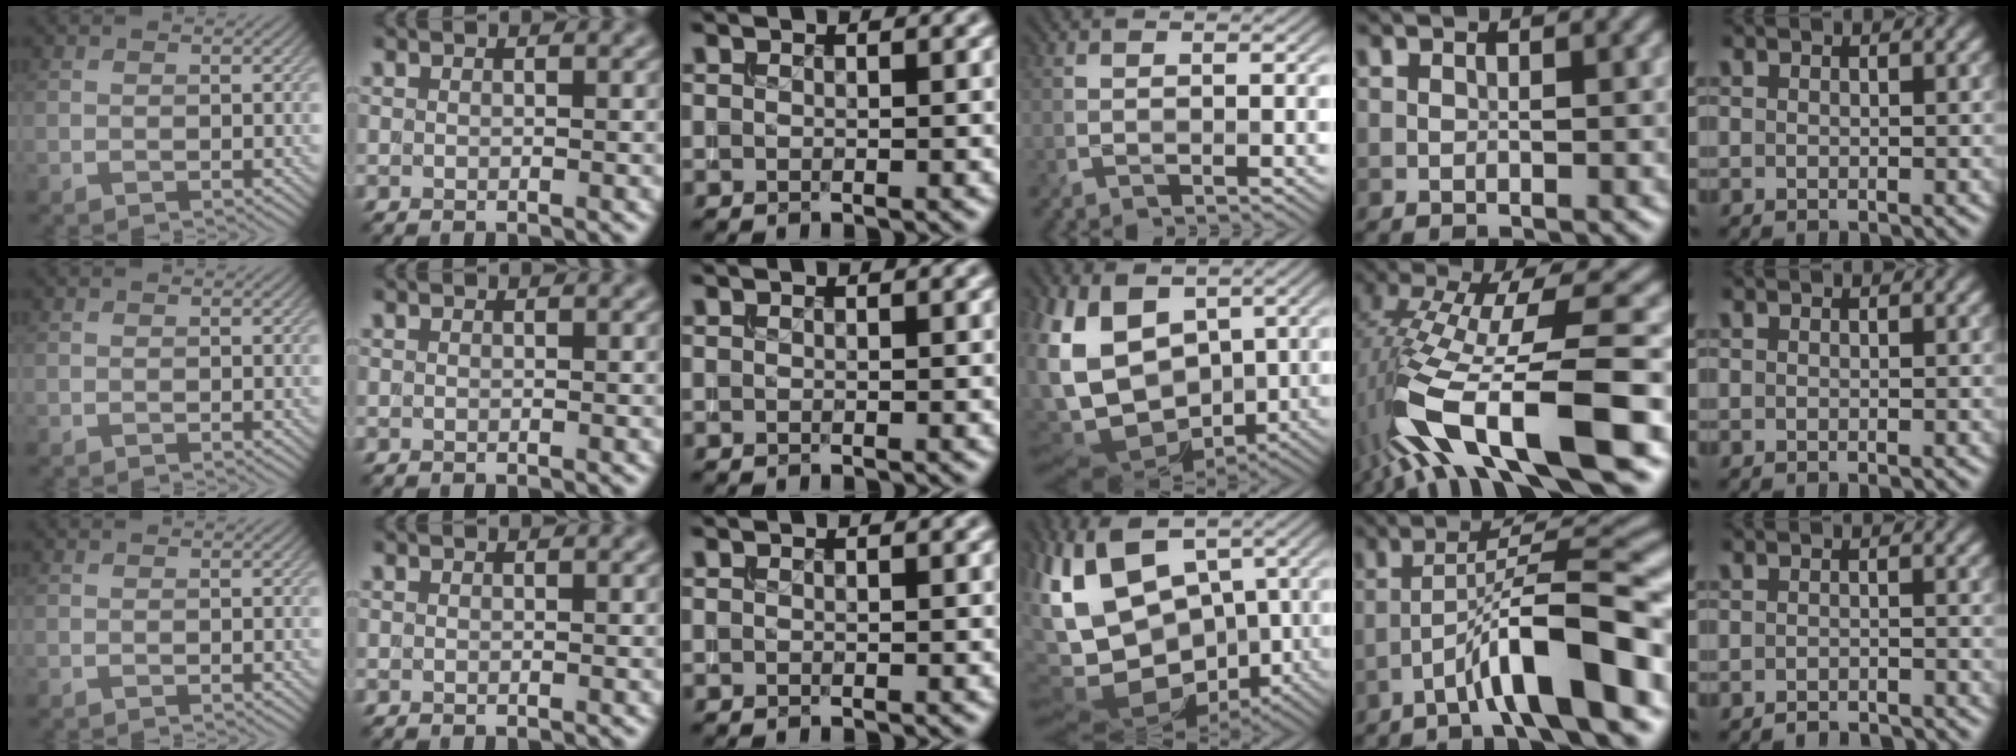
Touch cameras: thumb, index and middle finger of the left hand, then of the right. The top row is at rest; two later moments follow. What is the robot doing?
{"motion": "extract", "object": "backpack"}